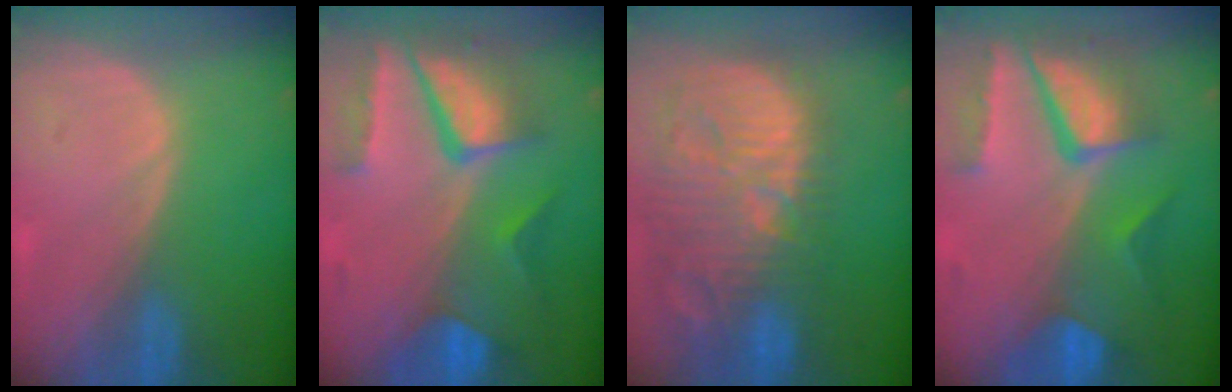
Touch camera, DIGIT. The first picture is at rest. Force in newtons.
{"total": 10.4, "press": 8.8, "slide": 5.5}
{"total": 14.8, "press": 12.8, "slide": 7.3}
{"total": 10.4, "press": 8.8, "slide": 5.6}